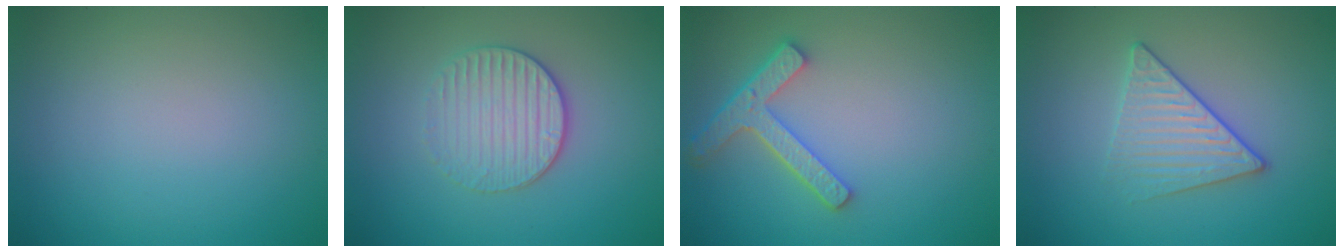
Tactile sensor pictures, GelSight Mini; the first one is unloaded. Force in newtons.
{"total": 3.2, "press": 2.9, "slide": 1.3}
{"total": 3.8, "press": 3.0, "slide": 2.3}
{"total": 2.7, "press": 2.4, "slide": 1.2}